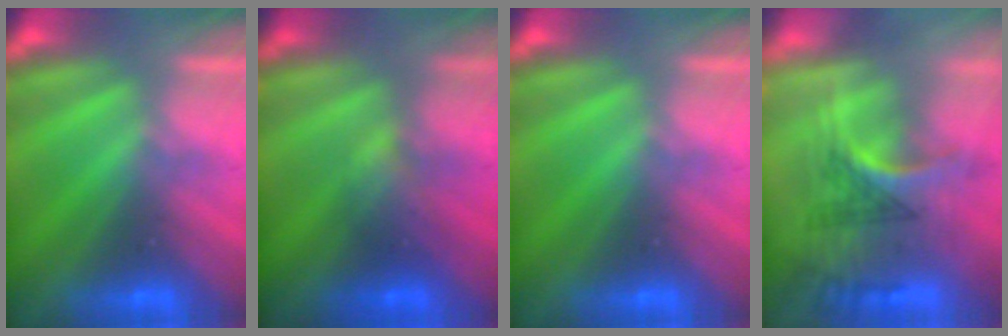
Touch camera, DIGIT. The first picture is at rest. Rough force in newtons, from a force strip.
{"total": 2.2}
{"total": 0.0}
{"total": 2.9}